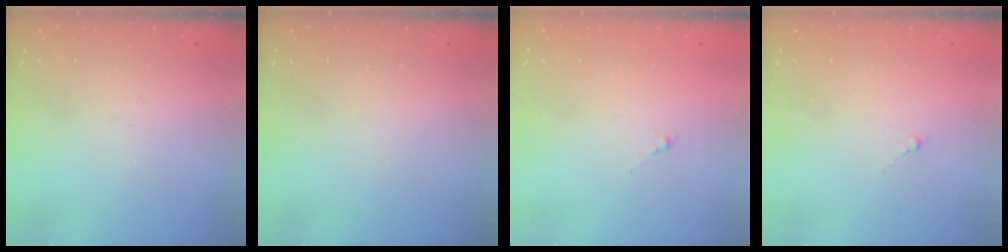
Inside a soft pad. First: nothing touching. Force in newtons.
{"total": 0.0}
{"total": 0.8, "press": 0.7, "slide": 0.5}
{"total": 0.6, "press": 0.4, "slide": 0.4}